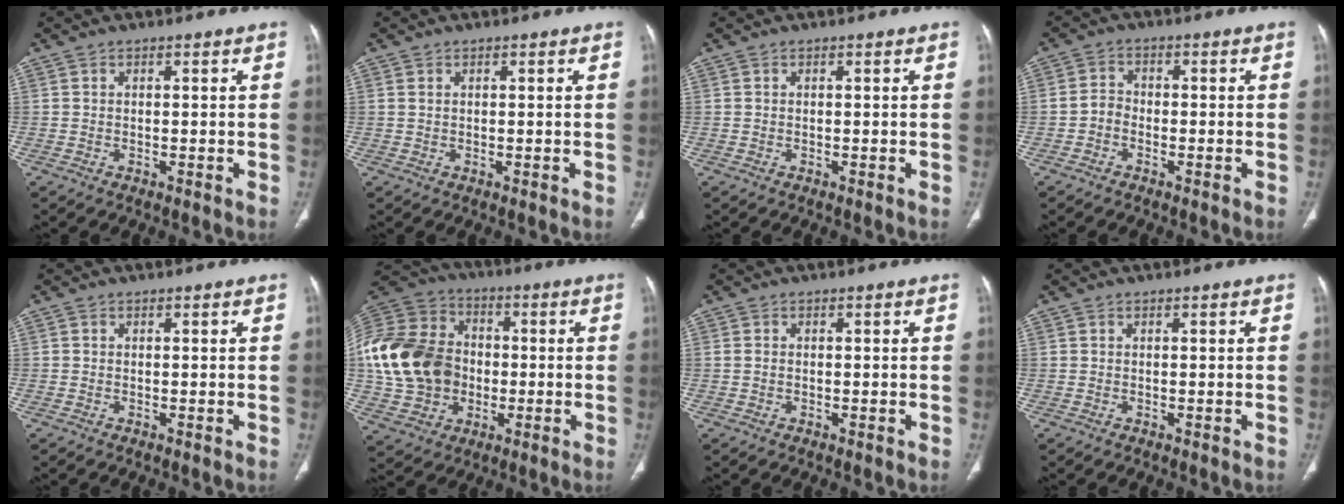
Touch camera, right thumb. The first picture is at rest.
{"total": 0.8, "force": [0.4, 0.5, 0.5], "torque": [-0.011, 0.004, 0.010]}
{"total": 0.0}
{"total": 2.7, "force": [-1.2, 2.1, 1.3], "torque": [-0.014, 0.013, -0.030]}
{"total": 0.0}
{"total": 22.9, "force": [-1.4, 18.3, 13.6], "torque": [-0.280, 0.031, -0.018]}
{"total": 0.9, "force": [-0.1, 0.7, 0.5], "torque": [-0.012, 0.001, -0.002]}
{"total": 0.0}